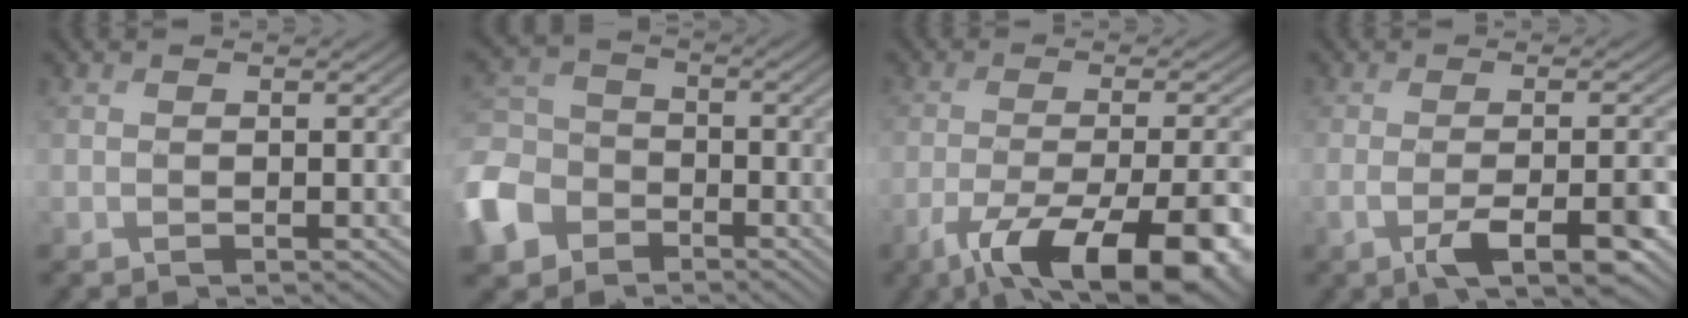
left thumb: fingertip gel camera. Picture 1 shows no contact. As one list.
[{"total": 10.9, "force": [-5.6, 8.0, 5.0], "torque": [-0.157, -0.022, -0.127]}, {"total": 14.8, "force": [-8.4, 4.7, 11.2], "torque": [-0.190, -0.020, -0.122]}, {"total": 6.1, "force": [-2.3, 1.5, 5.5], "torque": [-0.093, -0.004, -0.040]}]